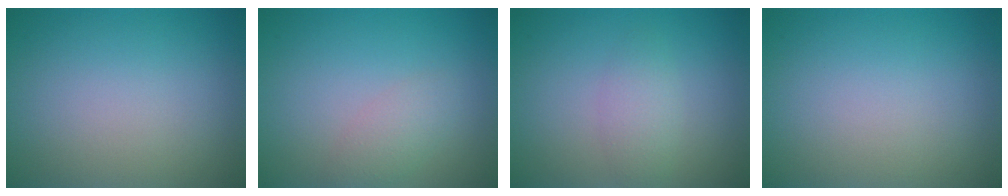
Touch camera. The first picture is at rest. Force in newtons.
{"total": 1.8, "press": 1.8, "slide": 0.1}
{"total": 1.9, "press": 1.9, "slide": 0.0}
{"total": 0.0}